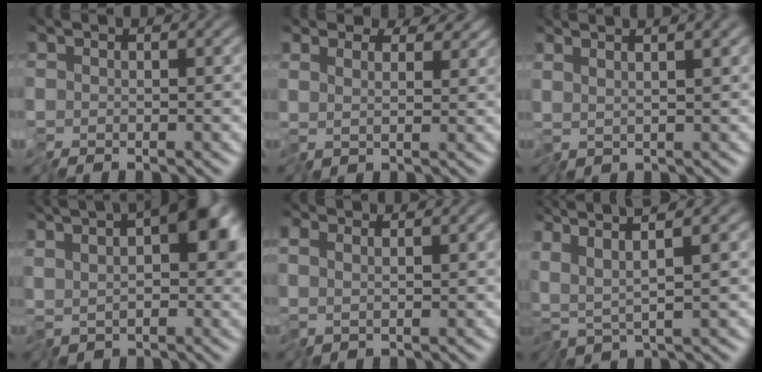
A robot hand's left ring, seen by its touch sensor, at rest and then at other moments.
{"total": 4.3, "force": [3.3, 2.1, 1.7], "torque": [-0.047, 0.009, 0.045]}
{"total": 3.5, "force": [2.5, 0.1, 2.4], "torque": [-0.034, 0.016, 0.041]}
{"total": 7.5, "force": [2.0, 3.1, 6.5], "torque": [-0.101, 0.010, 0.030]}
{"total": 1.0, "force": [0.5, 0.5, 0.7], "torque": [-0.017, 0.003, 0.008]}
{"total": 6.4, "force": [3.7, 0.3, 5.2], "torque": [-0.099, 0.021, 0.060]}